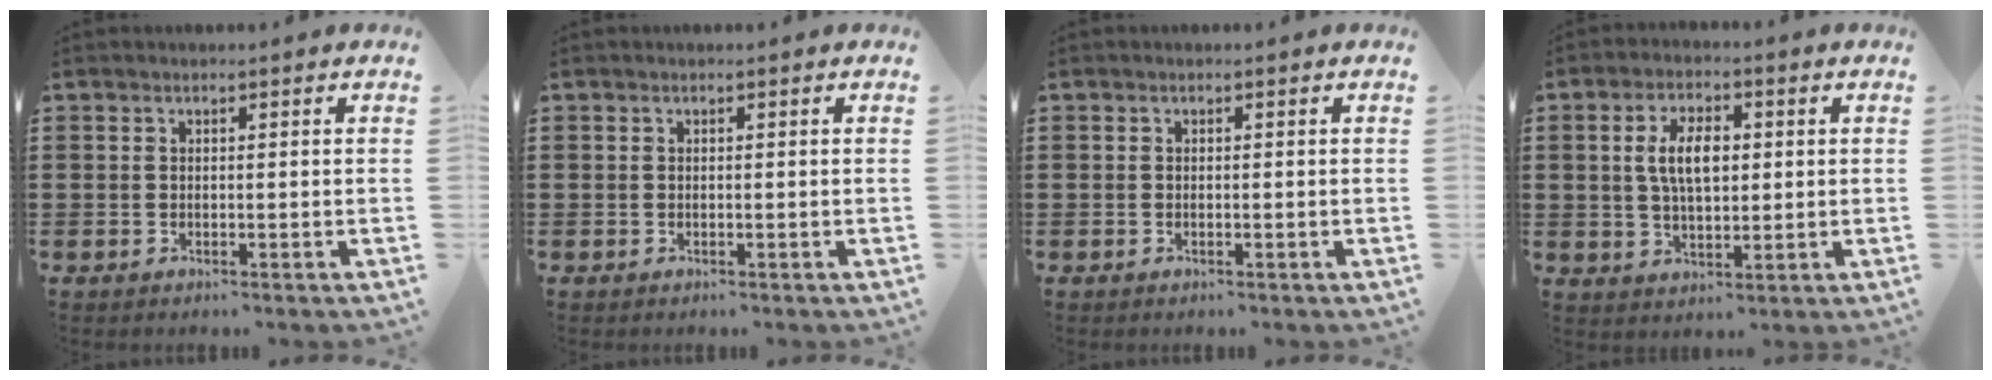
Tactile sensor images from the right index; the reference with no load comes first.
{"total": 0.0}
{"total": 0.0}
{"total": 6.4, "force": [1.0, 3.1, 5.5], "torque": [-0.106, 0.009, 0.014]}